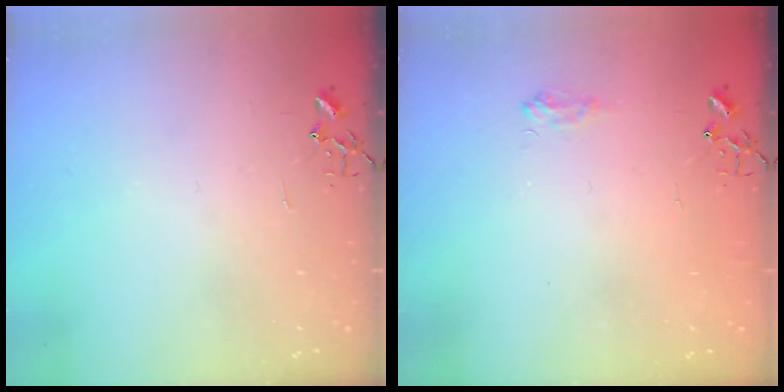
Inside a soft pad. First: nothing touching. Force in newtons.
{"total": 6.3, "press": 6.3, "slide": 0.8}